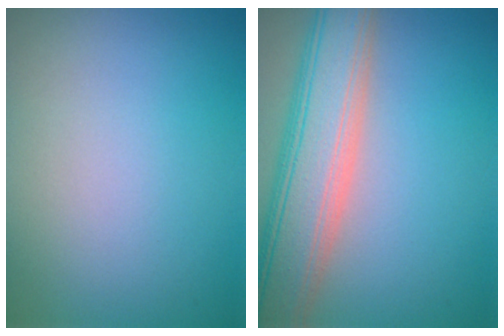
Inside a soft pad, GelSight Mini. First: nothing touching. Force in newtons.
{"total": 8.5, "press": 8.5, "slide": 0.6}